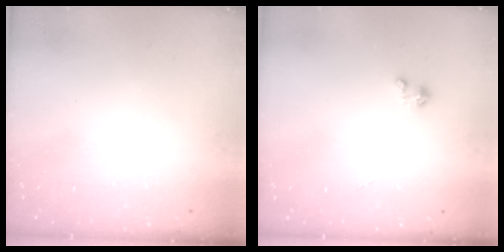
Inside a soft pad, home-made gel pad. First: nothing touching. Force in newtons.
{"total": 1.2, "press": 1.1, "slide": 0.1}